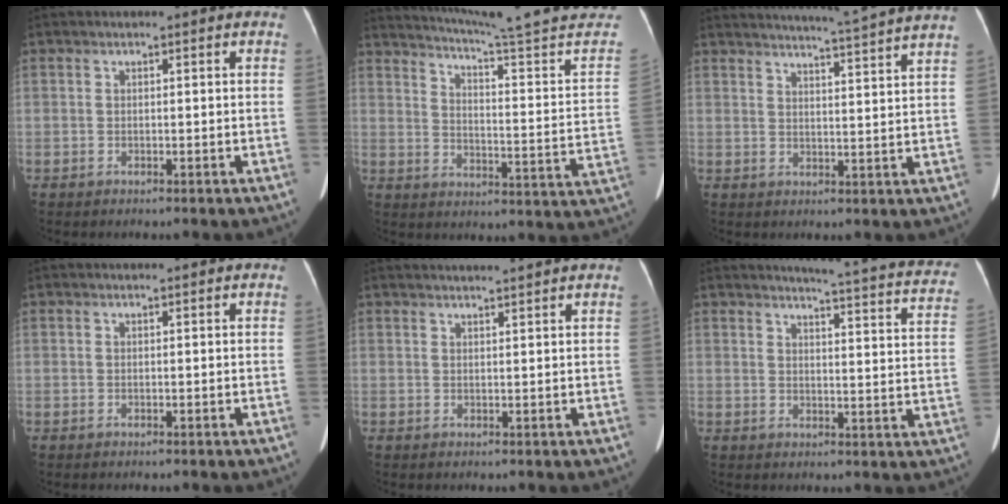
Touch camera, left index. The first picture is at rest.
{"total": 24.6, "force": [22.5, -2.0, 9.8], "torque": [-0.157, -0.099, 0.282]}
{"total": 14.5, "force": [13.4, -2.1, 5.2], "torque": [-0.093, -0.038, 0.161]}
{"total": 0.5, "force": [0.5, 0.0, 0.2], "torque": [-0.002, 0.004, 0.008]}
{"total": 5.0, "force": [4.6, -1.1, 1.6], "torque": [-0.019, 0.015, 0.058]}
{"total": 18.6, "force": [17.1, 1.6, 7.1], "torque": [-0.083, -0.067, 0.172]}